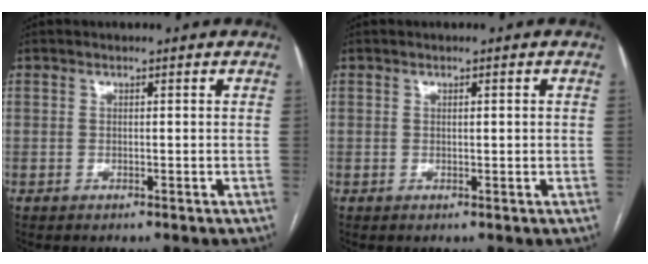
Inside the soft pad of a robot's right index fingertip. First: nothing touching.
{"total": 0.9, "force": [0.2, 0.1, 0.9], "torque": [-0.016, 0.002, 0.003]}